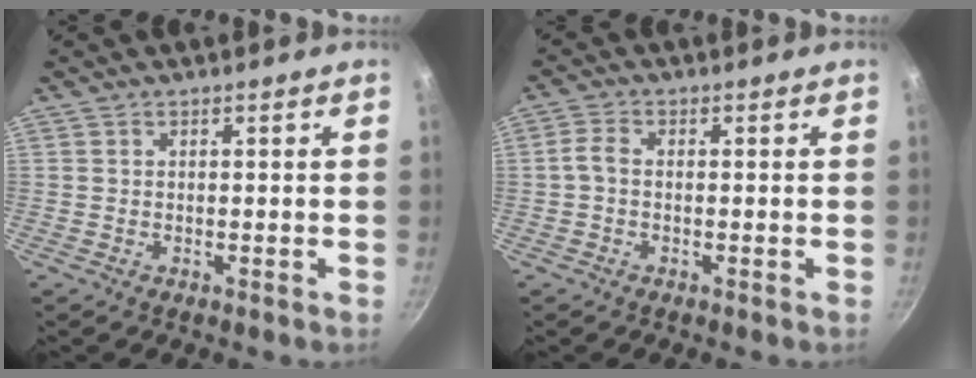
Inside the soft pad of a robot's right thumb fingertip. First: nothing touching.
{"total": 2.5, "force": [-0.4, 1.6, 1.9], "torque": [-0.042, 0.012, -0.013]}